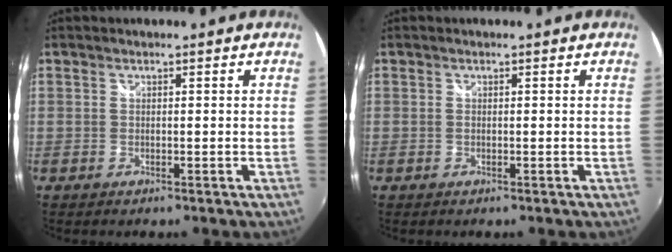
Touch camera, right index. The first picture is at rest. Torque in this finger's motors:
{"motor_torque": [0.43, 0.30, -0.03, 0.00]}